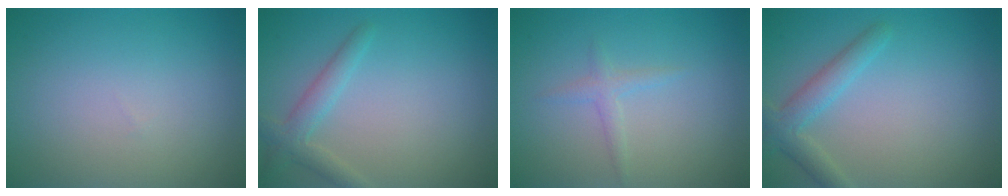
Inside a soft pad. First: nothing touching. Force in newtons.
{"total": 2.4, "press": 2.3, "slide": 0.1}
{"total": 1.2, "press": 1.2, "slide": 0.1}
{"total": 2.8, "press": 2.8, "slide": 0.0}